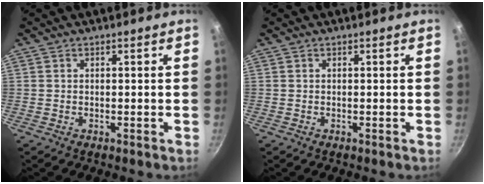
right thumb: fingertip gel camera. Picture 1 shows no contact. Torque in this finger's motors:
{"motor_torque": [0.00, 0.00, 0.05, 0.05, 0.00]}